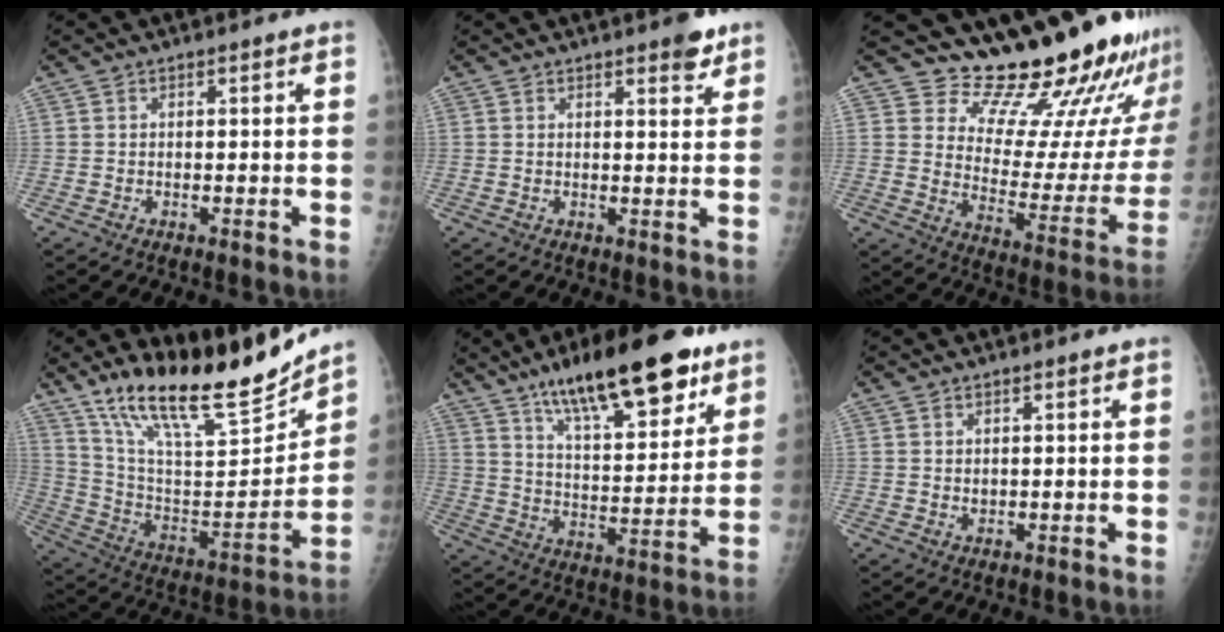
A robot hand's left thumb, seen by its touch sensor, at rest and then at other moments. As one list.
[{"total": 3.7, "force": [2.5, 1.2, 2.4], "torque": [-0.019, -0.013, 0.030]}, {"total": 22.1, "force": [20.1, 4.4, 8.0], "torque": [-0.074, -0.189, 0.267]}, {"total": 23.3, "force": [18.7, 5.7, 12.6], "torque": [-0.175, -0.095, 0.324]}, {"total": 21.9, "force": [14.2, 6.9, 15.1], "torque": [-0.206, -0.057, 0.232]}, {"total": 1.1, "force": [0.6, 0.7, 0.7], "torque": [-0.007, -0.005, 0.013]}]